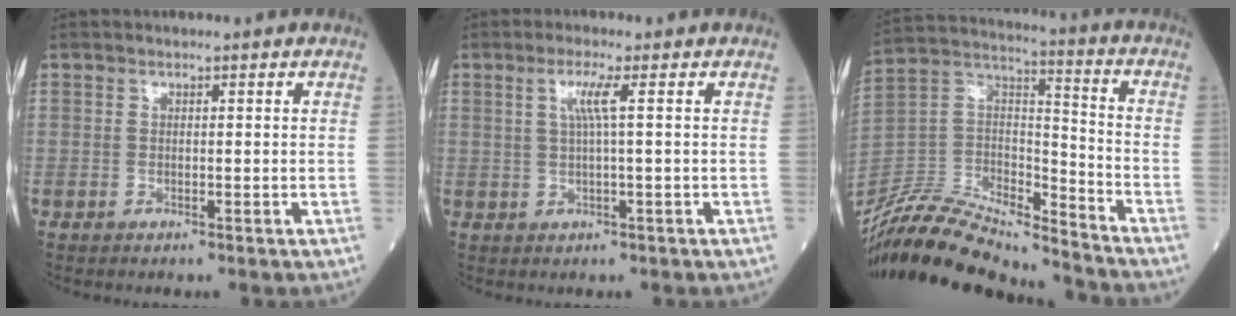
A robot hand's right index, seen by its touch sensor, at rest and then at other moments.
{"total": 3.1, "force": [0.8, -0.6, 2.9], "torque": [-0.063, 0.004, 0.015]}
{"total": 21.2, "force": [-19.9, 2.7, 6.8], "torque": [-0.146, 0.020, -0.358]}